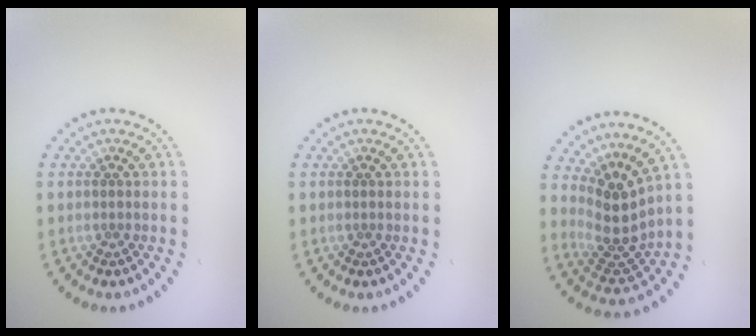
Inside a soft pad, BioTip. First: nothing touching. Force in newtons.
{"total": 0.0}
{"total": 4.0, "press": 2.9, "slide": 2.8}